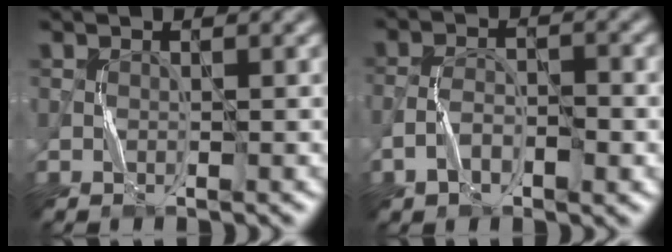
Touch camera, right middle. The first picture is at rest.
{"total": 3.4, "force": [-1.6, 1.5, 2.6], "torque": [-0.049, 0.005, -0.031]}